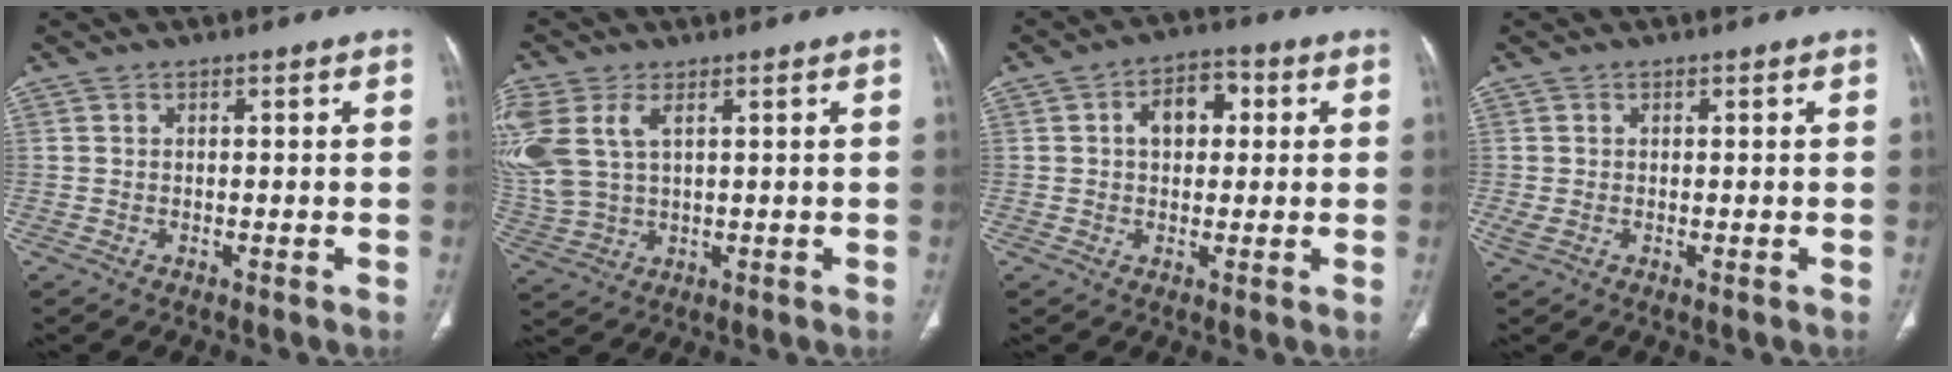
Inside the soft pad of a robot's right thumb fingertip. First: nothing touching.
{"total": 13.5, "force": [4.4, 8.1, 9.9], "torque": [-0.260, 0.000, 0.100]}
{"total": 7.2, "force": [1.4, 4.9, 5.0], "torque": [-0.056, 0.015, 0.016]}
{"total": 1.5, "force": [-0.2, 0.8, 1.2], "torque": [-0.037, -0.003, 0.000]}